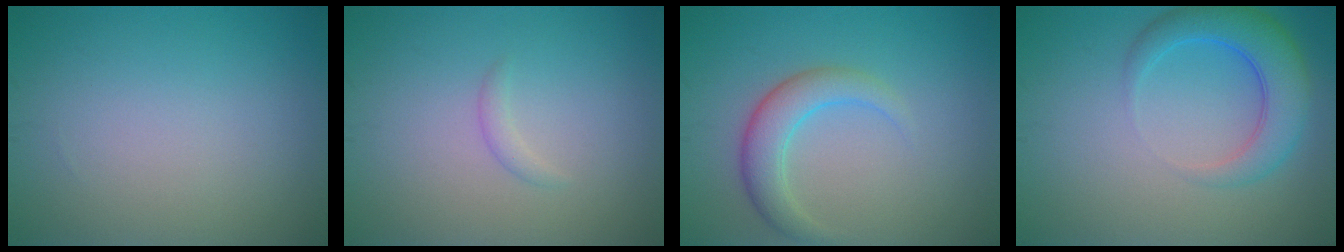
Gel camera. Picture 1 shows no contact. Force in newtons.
{"total": 0.9, "press": 0.9, "slide": 0.0}
{"total": 3.5, "press": 3.5, "slide": 0.2}
{"total": 5.0, "press": 5.0, "slide": 0.4}